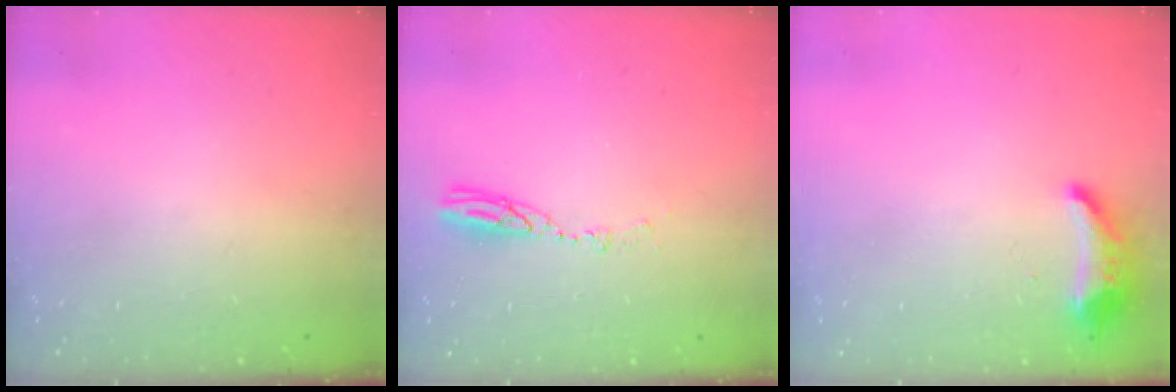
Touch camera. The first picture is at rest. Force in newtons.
{"total": 4.7, "press": 4.6, "slide": 0.5}
{"total": 10.1, "press": 9.0, "slide": 4.6}